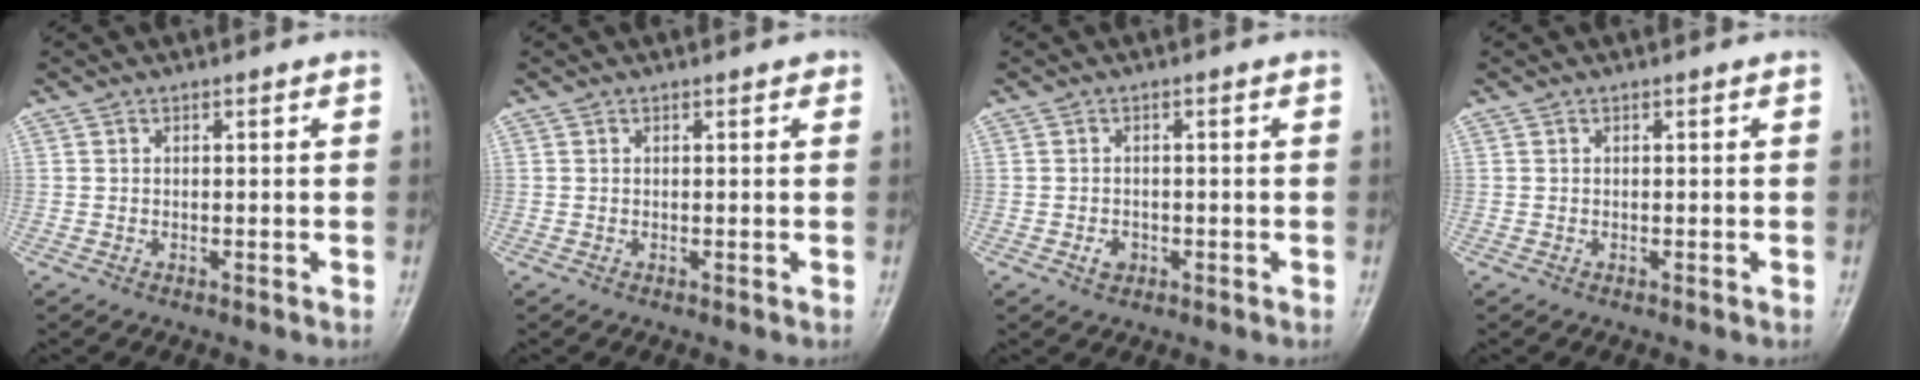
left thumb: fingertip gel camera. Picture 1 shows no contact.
{"total": 0.6, "force": [0.4, 0.4, 0.3], "torque": [0.000, -0.001, 0.000]}
{"total": 2.0, "force": [-0.8, 1.6, 0.9], "torque": [-0.009, 0.003, -0.011]}
{"total": 0.0}